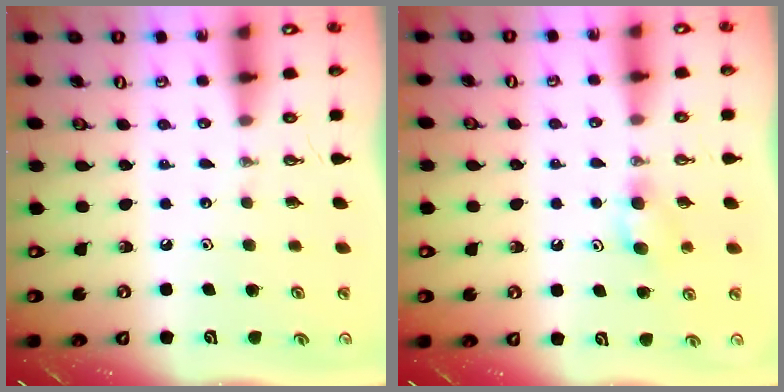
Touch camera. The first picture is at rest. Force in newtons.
{"total": 4.0, "press": 3.8, "slide": 1.0}